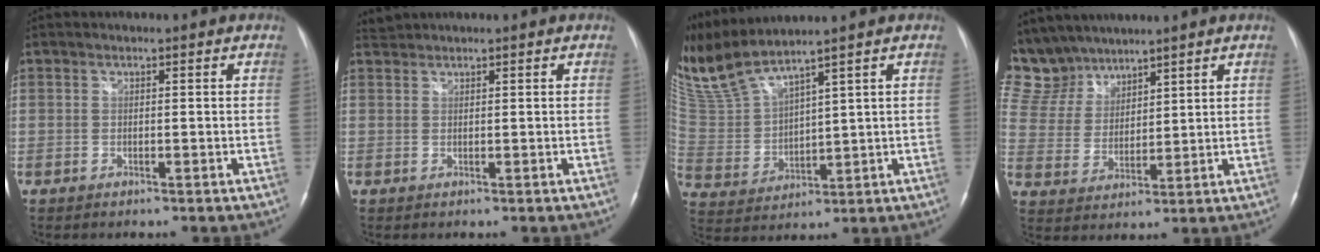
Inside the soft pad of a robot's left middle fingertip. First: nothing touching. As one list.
[{"total": 1.3, "force": [1.2, -0.2, -0.4], "torque": [-0.003, 0.011, 0.031]}, {"total": 11.3, "force": [9.6, 0.1, 5.9], "torque": [-0.143, 0.005, 0.207]}, {"total": 12.0, "force": [10.5, 5.5, 1.5], "torque": [-0.056, 0.023, 0.227]}]